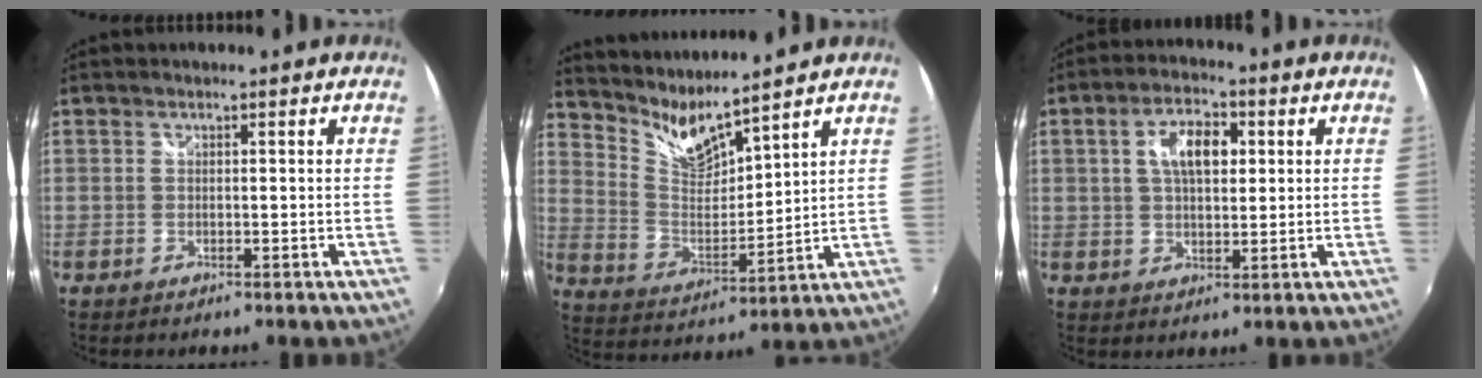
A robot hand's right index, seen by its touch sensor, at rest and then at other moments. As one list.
[{"total": 8.5, "force": [8.0, 0.1, 2.8], "torque": [-0.057, -0.028, 0.161]}, {"total": 7.7, "force": [1.9, 4.1, 6.3], "torque": [-0.110, 0.015, 0.031]}]